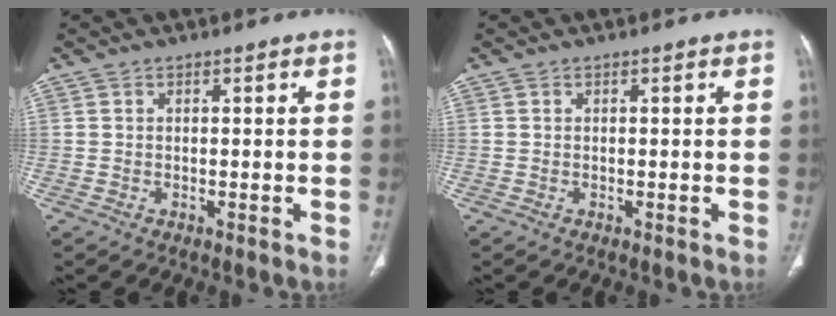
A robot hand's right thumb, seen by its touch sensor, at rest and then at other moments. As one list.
[{"total": 0.0}]